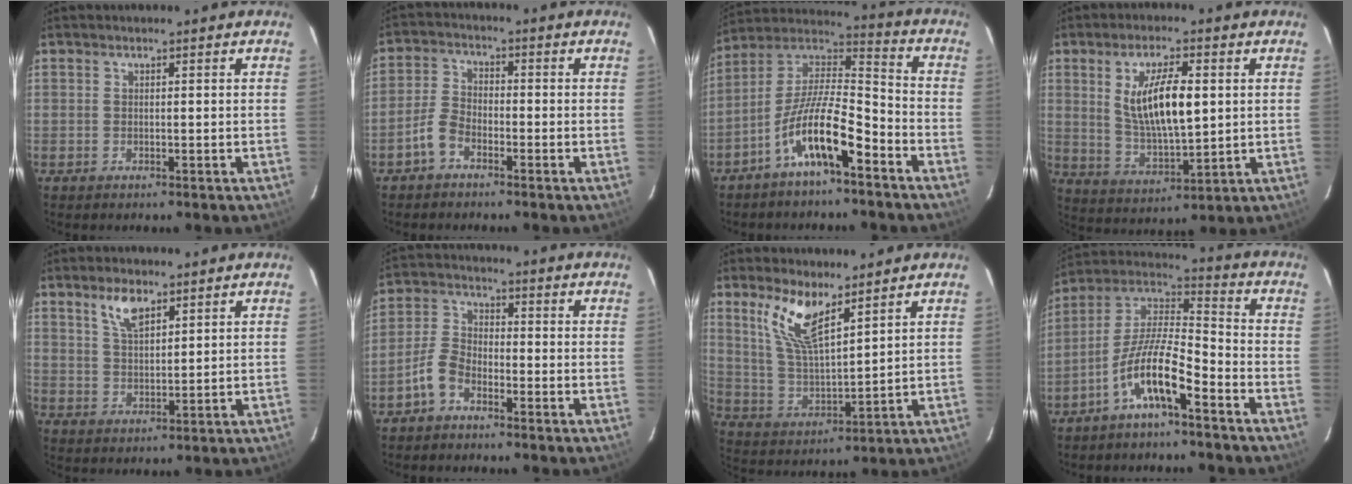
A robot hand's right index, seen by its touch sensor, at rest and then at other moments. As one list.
[{"total": 4.5, "force": [-2.9, 2.3, 2.5], "torque": [-0.060, 0.014, -0.060]}, {"total": 13.4, "force": [-7.7, 3.4, 10.5], "torque": [-0.197, 0.011, -0.144]}, {"total": 11.7, "force": [2.5, 4.0, 10.7], "torque": [-0.199, -0.003, 0.056]}, {"total": 5.5, "force": [3.5, 2.3, 3.5], "torque": [-0.065, 0.004, 0.069]}, {"total": 5.5, "force": [-3.6, 2.8, 3.0], "torque": [-0.071, 0.017, -0.076]}, {"total": 10.2, "force": [6.6, 2.8, 7.3], "torque": [-0.150, 0.002, 0.138]}, {"total": 11.4, "force": [-6.6, 2.5, 8.9], "torque": [-0.183, 0.009, -0.127]}]